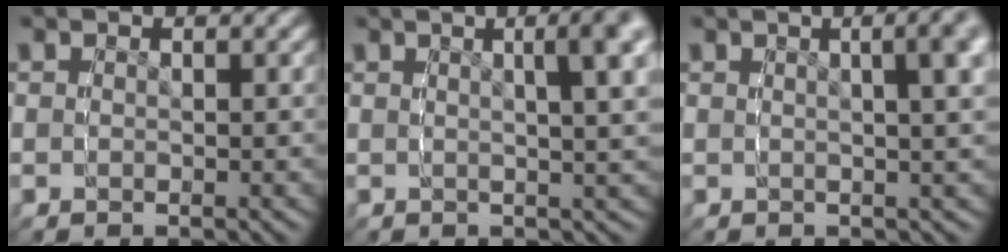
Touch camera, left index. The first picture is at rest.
{"total": 1.8, "force": [0.5, -0.7, 1.5], "torque": [0.007, 0.026, 0.007]}
{"total": 1.5, "force": [0.0, -0.7, 1.3], "torque": [-0.003, 0.021, 0.001]}